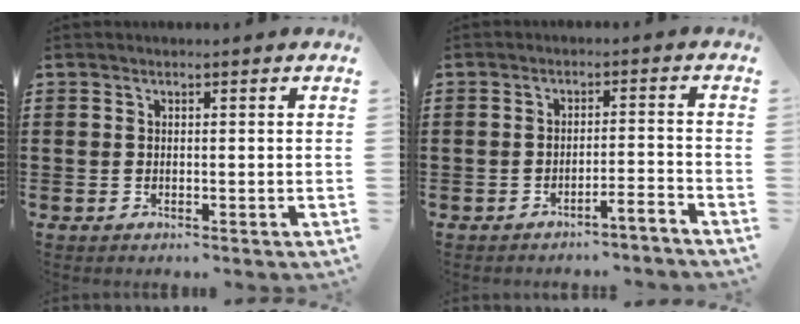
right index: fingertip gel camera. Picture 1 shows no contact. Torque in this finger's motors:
{"motor_torque": [-0.09, 0.00, 0.06, 0.01]}